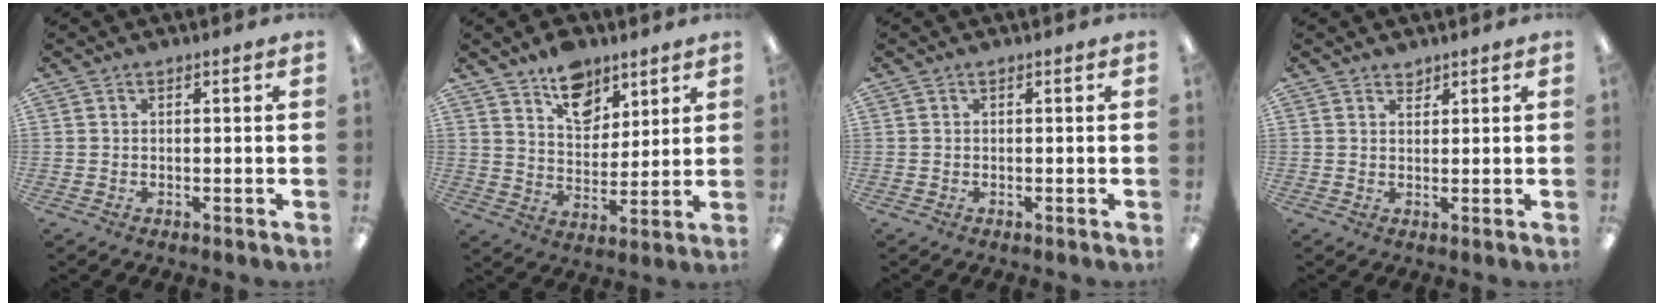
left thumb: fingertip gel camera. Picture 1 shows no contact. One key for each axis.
{"total": 11.1, "fx": 7.9, "fy": 6.6, "fz": 4.0, "tx": -0.043, "ty": -0.048, "tz": 0.143}
{"total": 0.0}
{"total": 1.5, "fx": 1.5, "fy": 0.5, "fz": 0.0, "tx": 0.008, "ty": -0.005, "tz": 0.027}